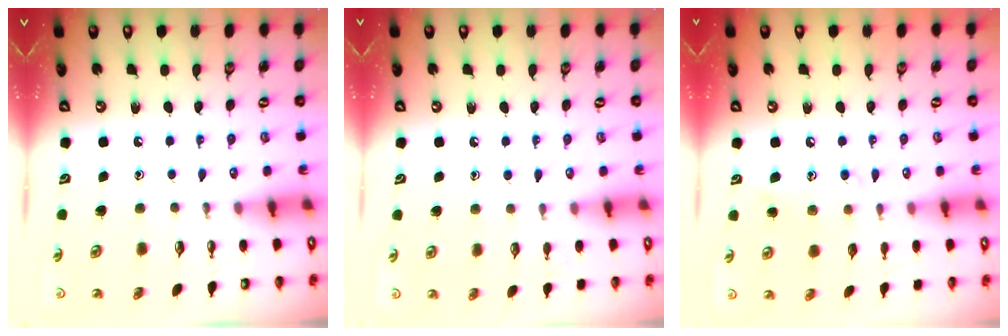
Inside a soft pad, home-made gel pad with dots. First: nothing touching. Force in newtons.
{"total": 5.4, "press": 5.3, "slide": 0.5}
{"total": 9.1, "press": 9.1, "slide": 0.6}